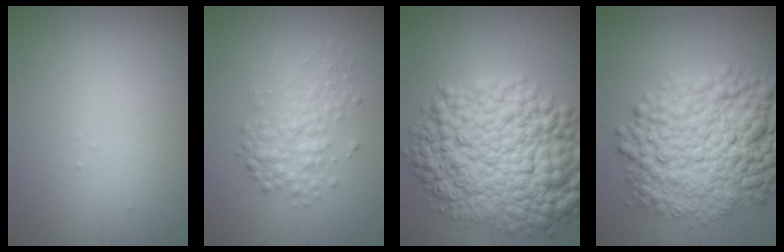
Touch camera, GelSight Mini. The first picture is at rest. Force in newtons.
{"total": 3.2, "press": 3.2, "slide": 0.1}
{"total": 12.6, "press": 12.6, "slide": 0.3}
{"total": 10.8, "press": 10.8, "slide": 0.1}